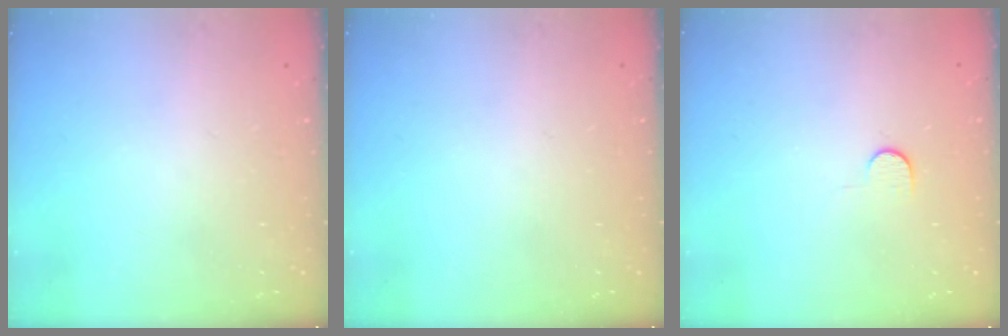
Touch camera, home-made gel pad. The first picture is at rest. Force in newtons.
{"total": 0.0}
{"total": 5.4, "press": 5.4, "slide": 0.6}